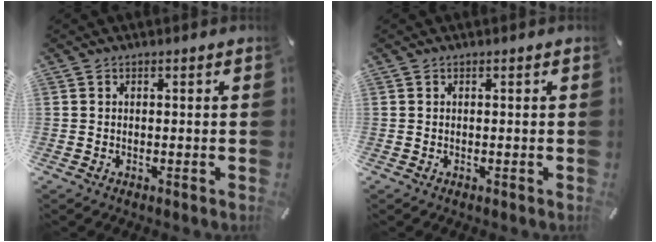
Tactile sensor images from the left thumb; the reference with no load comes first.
{"total": 0.0}